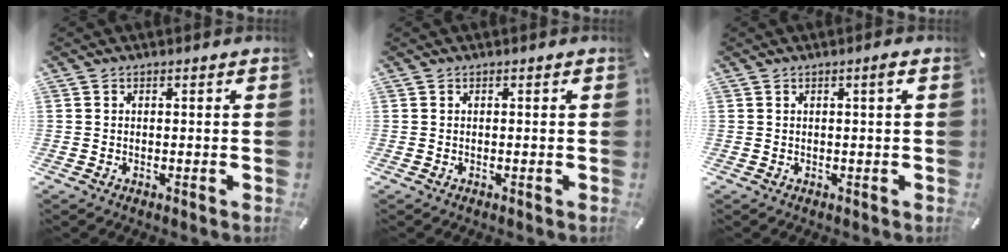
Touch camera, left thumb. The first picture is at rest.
{"total": 0.0}
{"total": 1.7, "force": [0.5, 0.0, 1.6], "torque": [-0.032, 0.001, 0.007]}